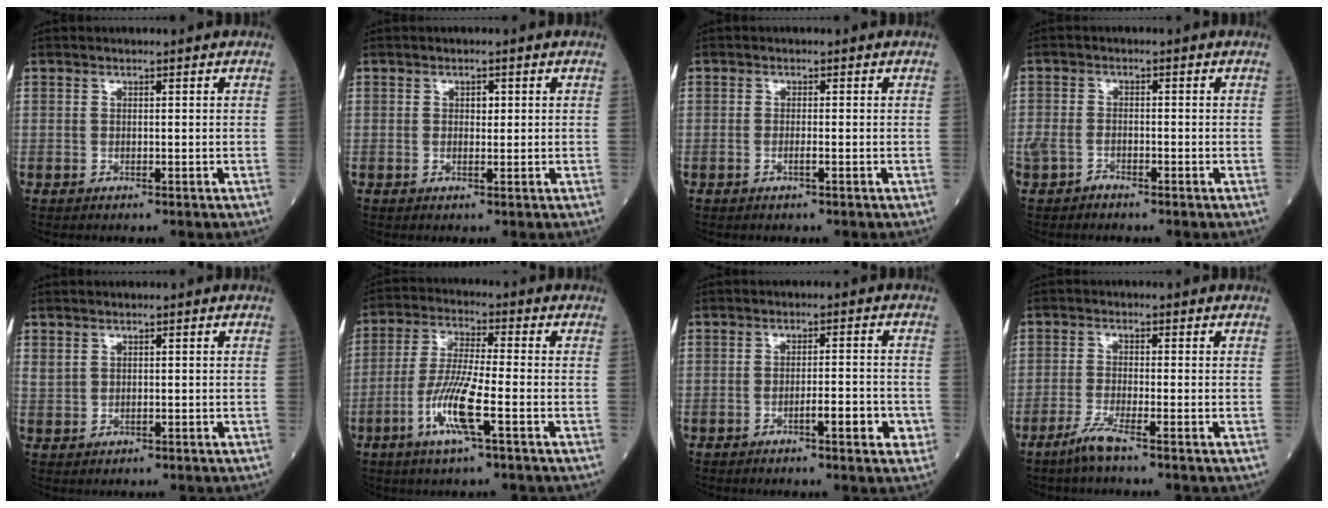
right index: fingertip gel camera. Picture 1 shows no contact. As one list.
[{"total": 1.2, "force": [0.4, 0.7, 0.8], "torque": [-0.009, 0.000, 0.005]}, {"total": 0.7, "force": [-0.3, -0.1, 0.6], "torque": [-0.013, 0.000, -0.006]}, {"total": 3.9, "force": [-2.6, 2.6, 1.4], "torque": [-0.031, 0.006, -0.047]}, {"total": 1.2, "force": [0.9, 0.8, 0.4], "torque": [-0.007, 0.004, 0.023]}, {"total": 9.2, "force": [-3.6, 0.5, 8.4], "torque": [-0.174, -0.009, -0.072]}, {"total": 4.2, "force": [-1.7, 0.9, 3.8], "torque": [-0.049, 0.004, -0.024]}, {"total": 3.2, "force": [-2.4, -0.5, 2.1], "torque": [-0.052, -0.009, -0.053]}]